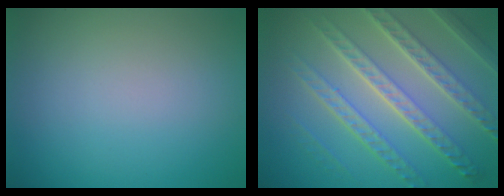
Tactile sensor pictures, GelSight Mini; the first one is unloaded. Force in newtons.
{"total": 8.2, "press": 5.8, "slide": 5.8}